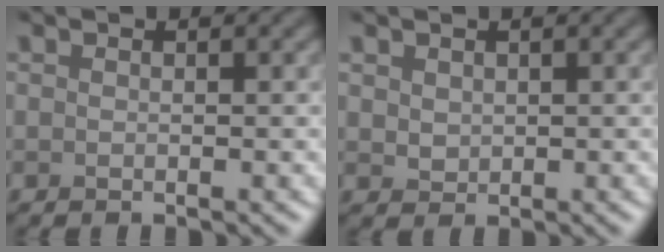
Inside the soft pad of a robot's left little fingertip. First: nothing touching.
{"total": 1.2, "force": [0.6, 0.9, 0.4], "torque": [-0.009, -0.002, 0.016]}